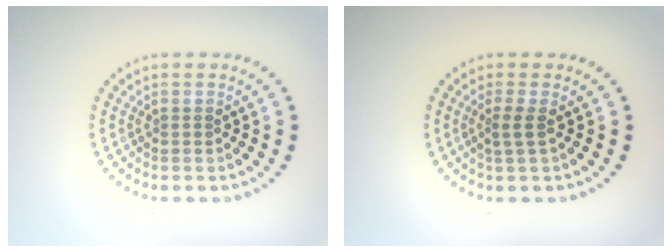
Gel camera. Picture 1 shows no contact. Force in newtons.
{"total": 1.4, "press": 1.0, "slide": 1.0}